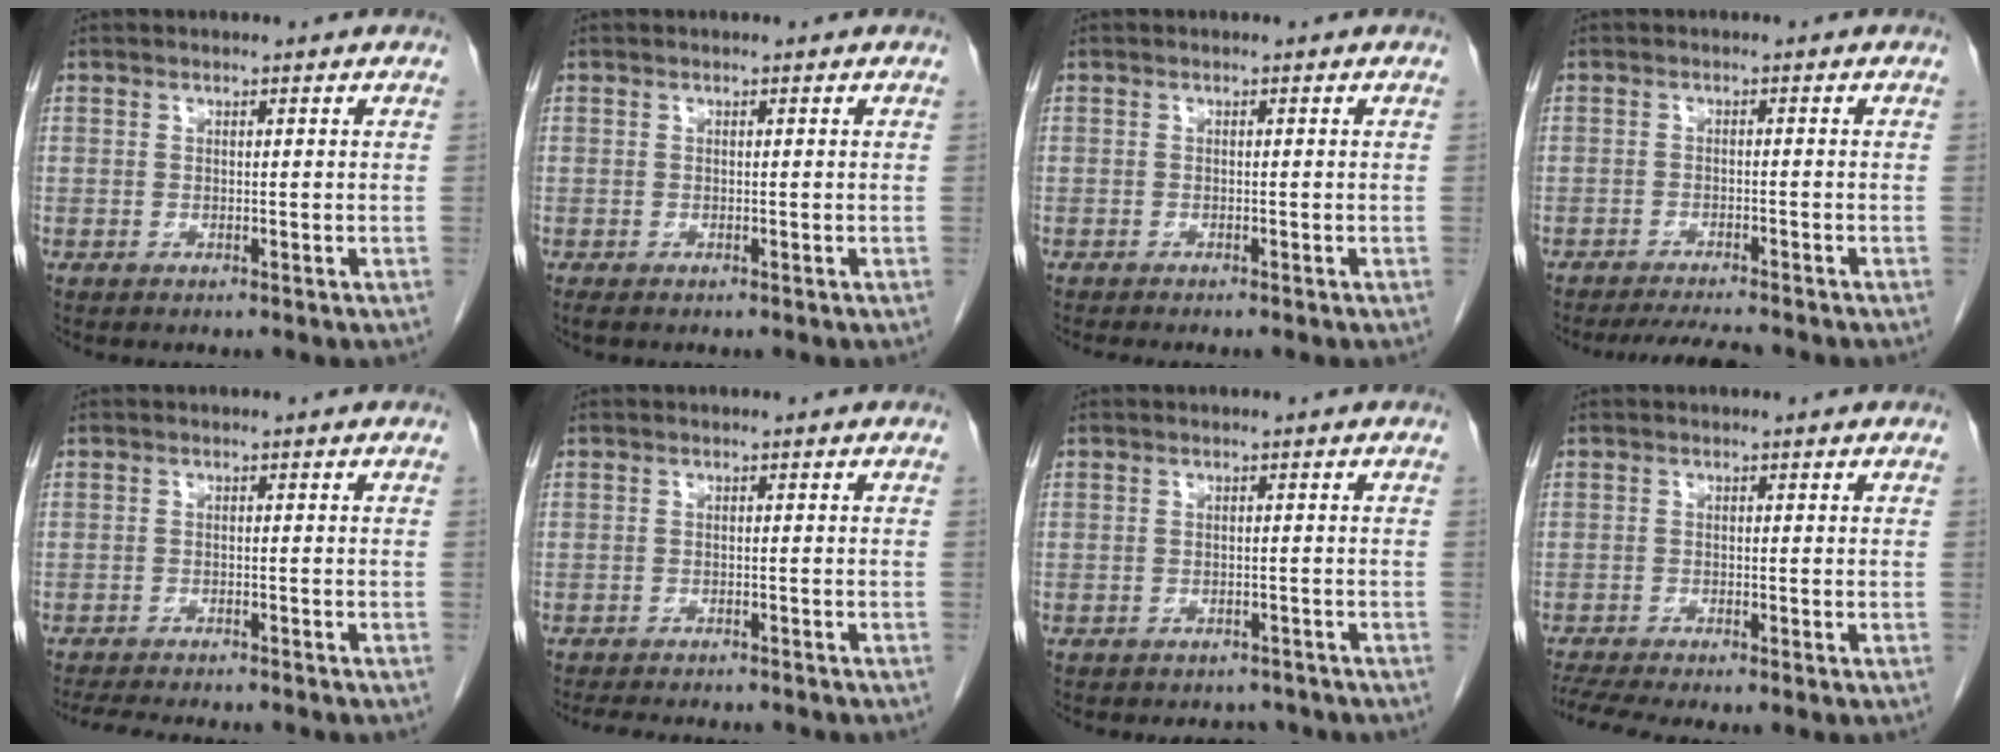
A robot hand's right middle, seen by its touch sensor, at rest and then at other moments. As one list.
[{"total": 1.0, "force": [-0.8, 0.4, 0.5], "torque": [-0.008, -0.002, -0.009]}, {"total": 3.1, "force": [-2.7, 0.2, 1.6], "torque": [-0.016, -0.003, -0.032]}, {"total": 5.7, "force": [-5.3, 0.2, 2.1], "torque": [-0.031, -0.015, -0.084]}, {"total": 10.4, "force": [-9.3, 1.5, 4.4], "torque": [-0.060, -0.014, -0.125]}, {"total": 10.1, "force": [-9.1, 2.0, 4.0], "torque": [-0.055, -0.008, -0.115]}, {"total": 4.6, "force": [-4.1, 2.0, 0.5], "torque": [-0.003, 0.007, -0.048]}, {"total": 5.5, "force": [-4.7, -0.2, 2.8], "torque": [-0.049, -0.009, -0.079]}]